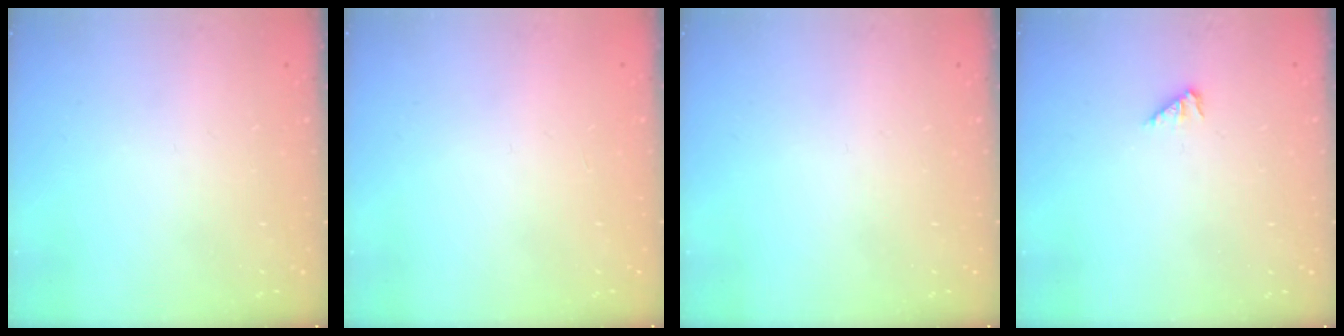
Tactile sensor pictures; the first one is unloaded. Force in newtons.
{"total": 0.0}
{"total": 0.0}
{"total": 2.2, "press": 2.1, "slide": 0.5}